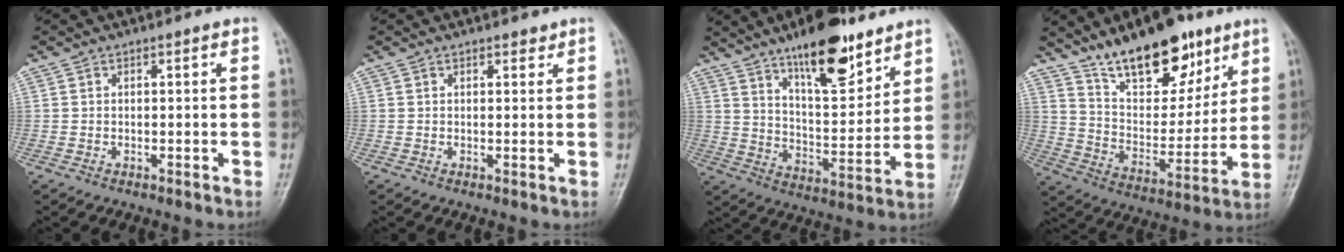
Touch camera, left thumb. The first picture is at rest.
{"total": 1.2, "force": [1.0, 0.6, 0.4], "torque": [0.004, -0.006, 0.010]}
{"total": 16.5, "force": [11.3, 5.6, 10.7], "torque": [-0.135, -0.070, 0.189]}
{"total": 19.6, "force": [13.4, 8.6, 11.4], "torque": [-0.125, -0.075, 0.230]}